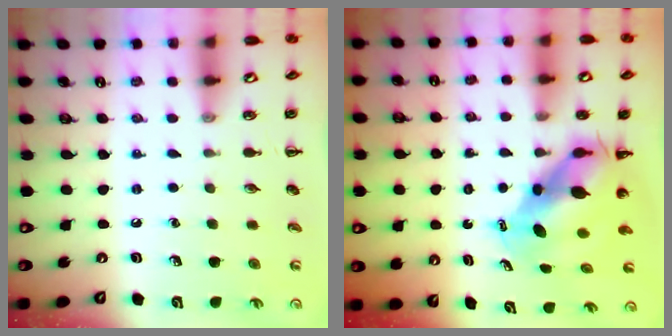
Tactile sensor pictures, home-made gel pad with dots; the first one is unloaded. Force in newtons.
{"total": 7.8, "press": 7.5, "slide": 2.0}